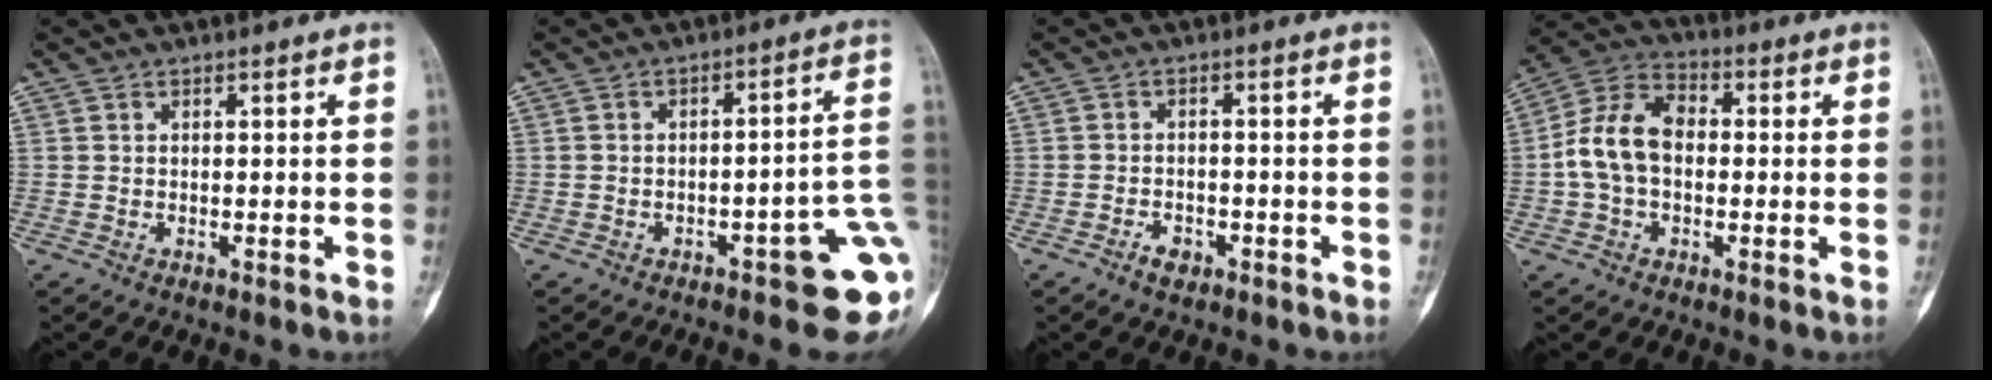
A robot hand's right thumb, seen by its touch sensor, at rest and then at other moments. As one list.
[{"total": 13.1, "force": [-4.8, 4.2, 11.4], "torque": [-0.093, 0.041, -0.055]}, {"total": 3.1, "force": [-2.0, 1.9, 1.4], "torque": [-0.012, 0.014, -0.031]}, {"total": 11.2, "force": [-0.7, 7.7, 8.0], "torque": [-0.141, 0.035, -0.025]}]